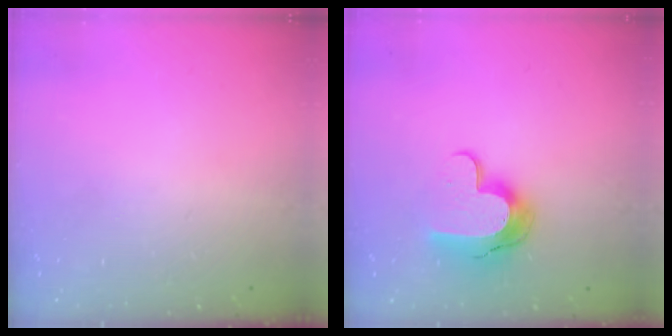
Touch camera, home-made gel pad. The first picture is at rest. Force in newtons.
{"total": 11.9, "press": 11.9, "slide": 0.6}